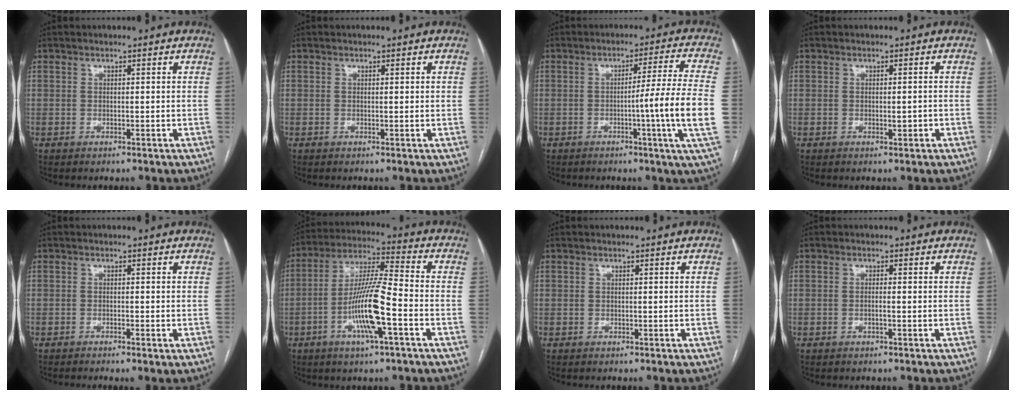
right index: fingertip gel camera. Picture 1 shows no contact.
{"total": 0.0}
{"total": 10.8, "force": [-2.0, -2.6, 10.3], "torque": [-0.149, -0.015, -0.031]}
{"total": 1.3, "force": [-0.3, 0.4, 1.2], "torque": [-0.021, -0.001, -0.003]}
{"total": 1.3, "force": [-0.7, 0.0, 1.1], "torque": [-0.020, -0.002, -0.013]}
{"total": 12.8, "force": [-4.2, 0.8, 12.1], "torque": [-0.233, -0.001, -0.080]}
{"total": 0.0}
{"total": 0.9, "force": [-0.2, 0.0, 0.9], "torque": [-0.017, 0.000, -0.004]}